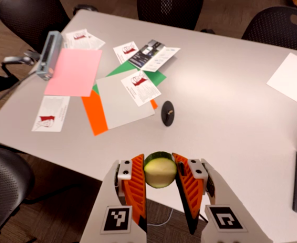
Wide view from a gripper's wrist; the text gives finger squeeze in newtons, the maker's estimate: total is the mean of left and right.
{"total": 12.7, "left": 12.7, "right": 12.7}